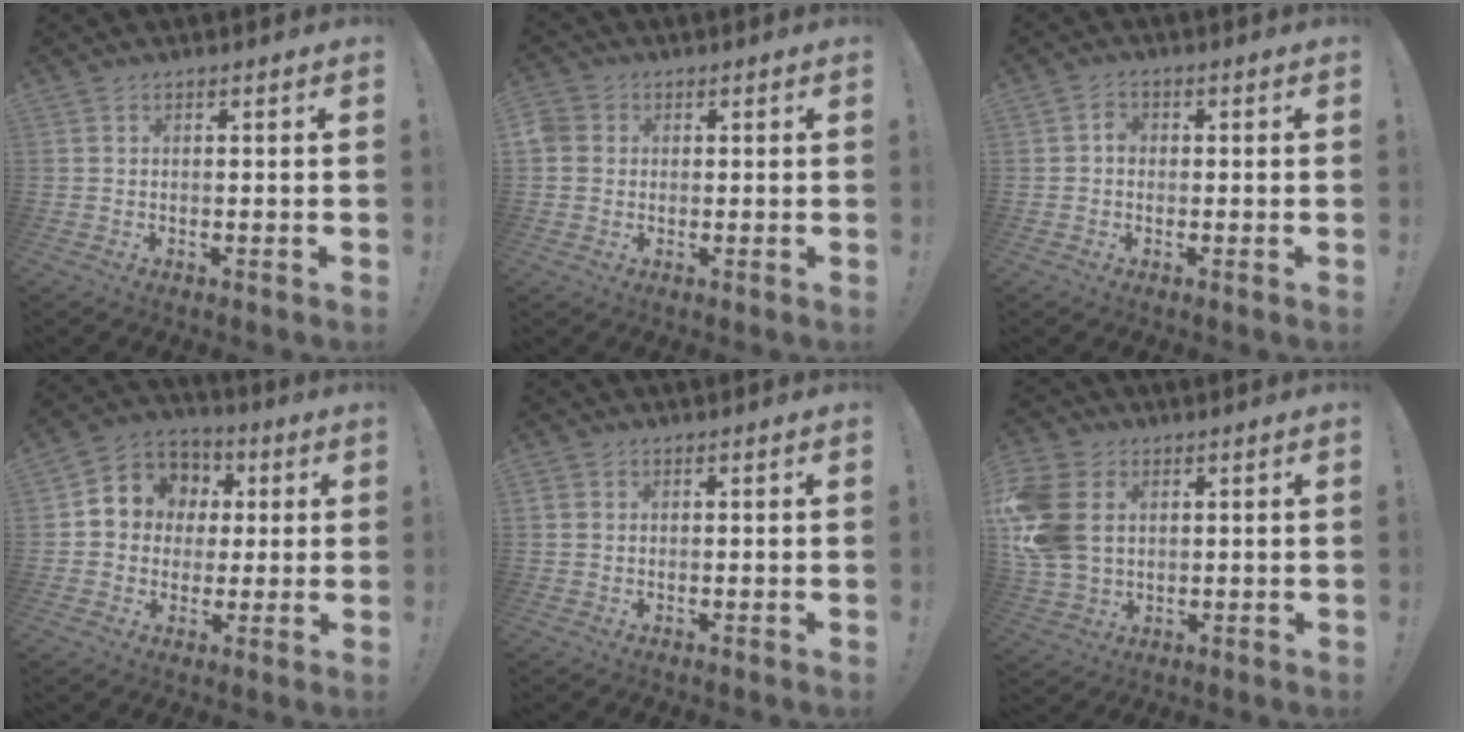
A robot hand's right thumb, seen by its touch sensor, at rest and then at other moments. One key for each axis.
{"total": 4.3, "fx": 0.6, "fy": 4.0, "fz": 1.4, "tx": -0.034, "ty": 0.006, "tz": 0.013}
{"total": 2.8, "fx": -0.6, "fy": 2.2, "fz": 1.5, "tx": -0.021, "ty": 0.007, "tz": -0.012}
{"total": 9.7, "fx": 1.4, "fy": 9.2, "fz": 3.0, "tx": -0.038, "ty": -0.002, "tz": 0.033}
{"total": 1.7, "fx": 0.5, "fy": 1.6, "fz": 0.4, "tx": -0.011, "ty": 0.005, "tz": 0.011}
{"total": 15.7, "fx": 2.5, "fy": 12.0, "fz": 9.8, "tx": -0.204, "ty": 0.002, "tz": 0.052}